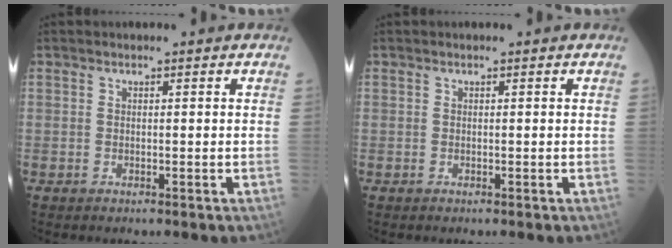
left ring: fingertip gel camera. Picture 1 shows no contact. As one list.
[{"total": 0.0}]